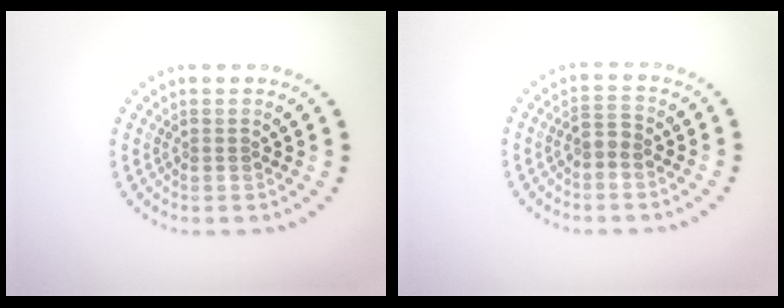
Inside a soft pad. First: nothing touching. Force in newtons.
{"total": 1.2, "press": 1.2, "slide": 0.5}